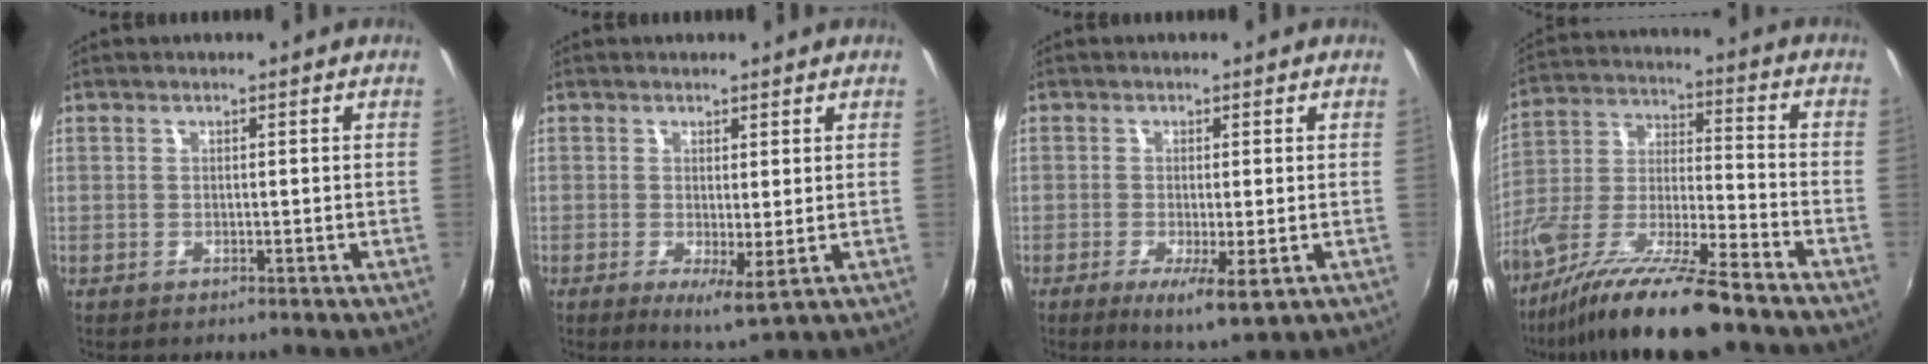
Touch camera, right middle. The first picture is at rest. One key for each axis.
{"total": 4.1, "fx": -0.2, "fy": 0.8, "fz": 4.0, "tx": -0.066, "ty": -0.012, "tz": 0.002}
{"total": 5.9, "fx": -2.2, "fy": 1.0, "fz": 5.4, "tx": -0.103, "ty": -0.019, "tz": -0.032}
{"total": 18.0, "fx": -13.5, "fy": 2.2, "fz": 11.7, "tx": -0.230, "ty": -0.022, "tz": -0.249}